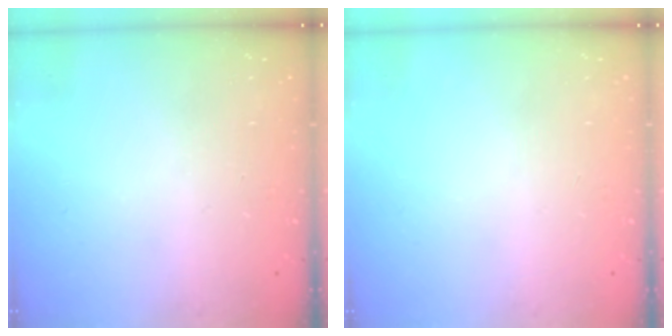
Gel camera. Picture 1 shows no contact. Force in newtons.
{"total": 0.0}